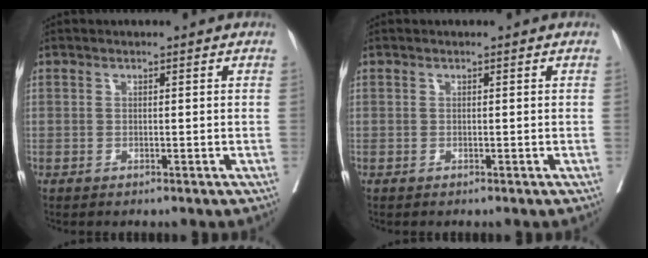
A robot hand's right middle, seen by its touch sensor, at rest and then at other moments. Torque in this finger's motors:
{"motor_torque": [-0.13, 0.05, -0.01, 0.00]}